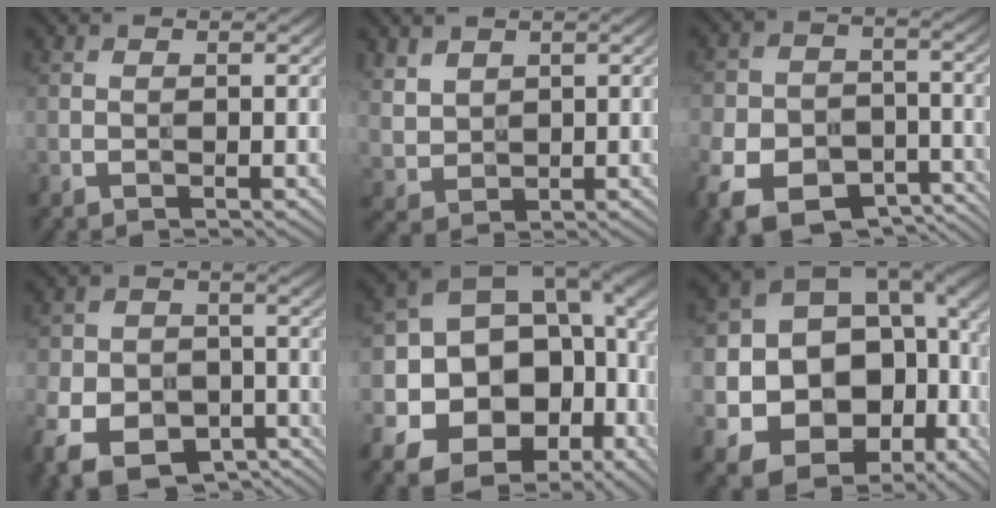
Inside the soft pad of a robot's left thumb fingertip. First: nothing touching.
{"total": 3.8, "force": [2.2, 2.7, 1.6], "torque": [-0.052, -0.005, 0.054]}
{"total": 12.3, "force": [-7.0, 7.9, 6.3], "torque": [-0.143, -0.040, -0.118]}
{"total": 11.8, "force": [-6.7, 7.8, 5.8], "torque": [-0.131, -0.034, -0.111]}
{"total": 21.1, "force": [-3.8, 15.7, 13.6], "torque": [-0.266, -0.024, -0.034]}
{"total": 20.2, "force": [-1.8, 15.7, 12.5], "torque": [-0.241, -0.059, 0.013]}